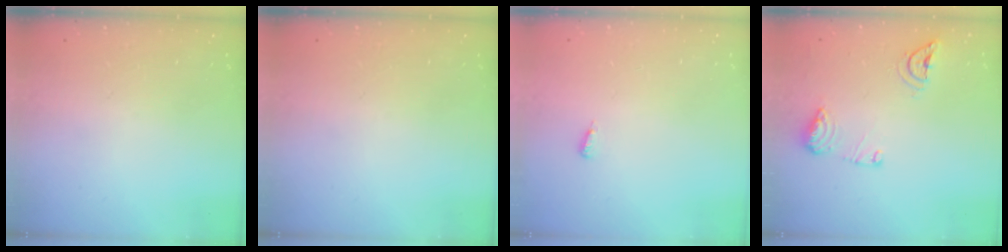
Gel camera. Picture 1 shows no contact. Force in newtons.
{"total": 0.0}
{"total": 3.6, "press": 2.7, "slide": 2.4}
{"total": 9.7, "press": 9.7, "slide": 0.3}